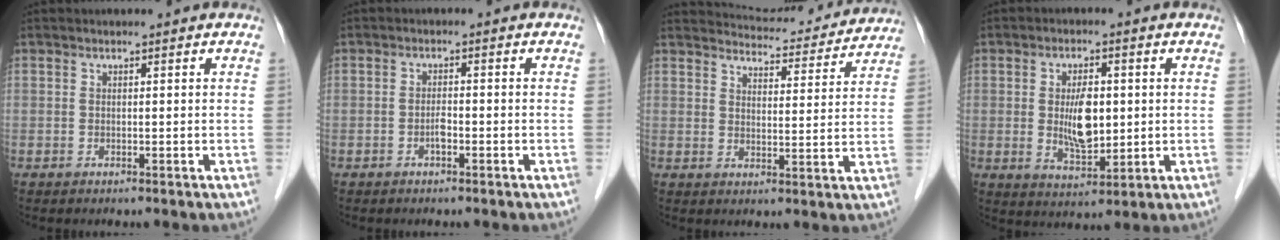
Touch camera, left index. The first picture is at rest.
{"total": 1.6, "force": [-1.0, 0.5, 1.1], "torque": [-0.021, 0.000, -0.017]}
{"total": 15.5, "force": [15.0, 2.8, 2.5], "torque": [-0.019, -0.011, 0.177]}
{"total": 6.8, "force": [0.2, 2.9, 6.2], "torque": [-0.115, -0.004, 0.010]}